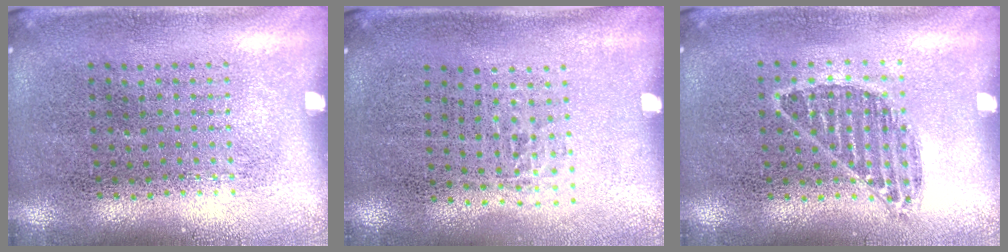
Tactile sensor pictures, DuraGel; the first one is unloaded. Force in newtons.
{"total": 0.6, "press": 0.5, "slide": 0.5}
{"total": 0.7, "press": 0.7, "slide": 0.2}